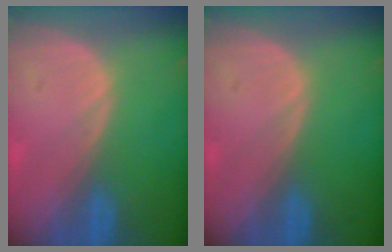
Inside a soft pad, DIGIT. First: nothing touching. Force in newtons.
{"total": 0.0}